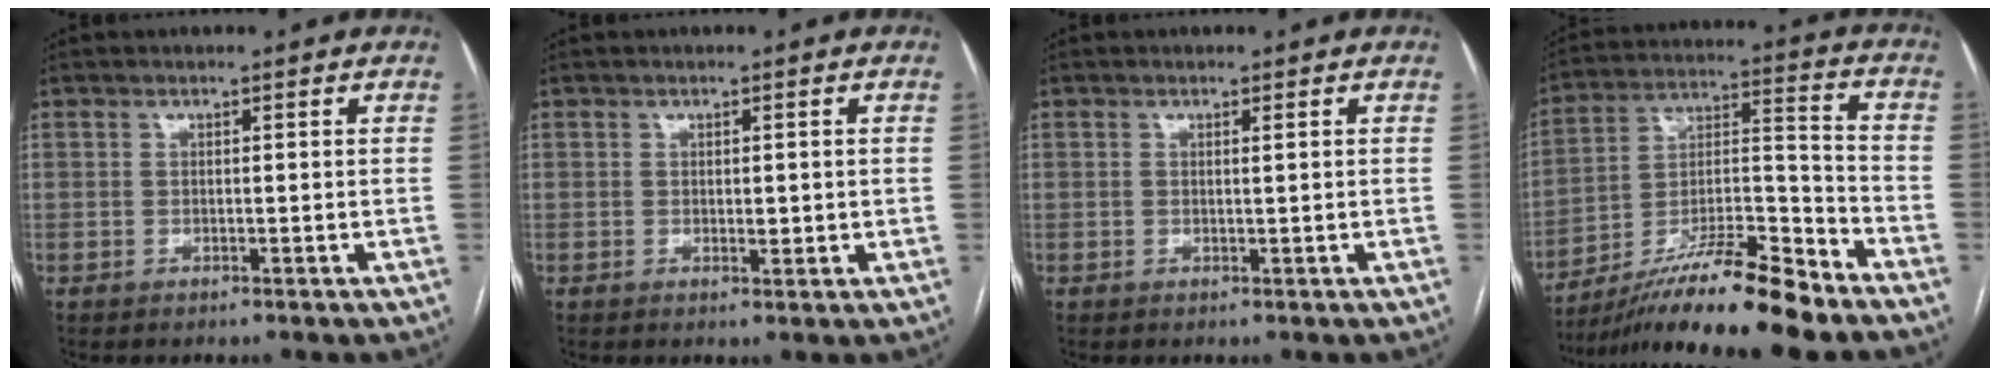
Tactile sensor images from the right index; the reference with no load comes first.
{"total": 1.5, "force": [0.0, 0.7, 1.4], "torque": [-0.018, -0.003, 0.003]}
{"total": 0.5, "force": [0.2, -0.1, 0.5], "torque": [-0.010, -0.001, 0.004]}
{"total": 17.9, "force": [-14.2, 0.9, 10.7], "torque": [-0.200, -0.006, -0.250]}